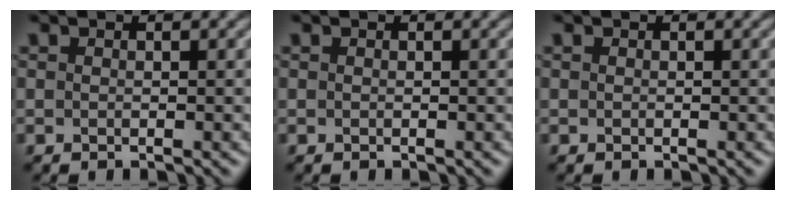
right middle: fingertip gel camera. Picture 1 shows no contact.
{"total": 0.0}
{"total": 0.0}